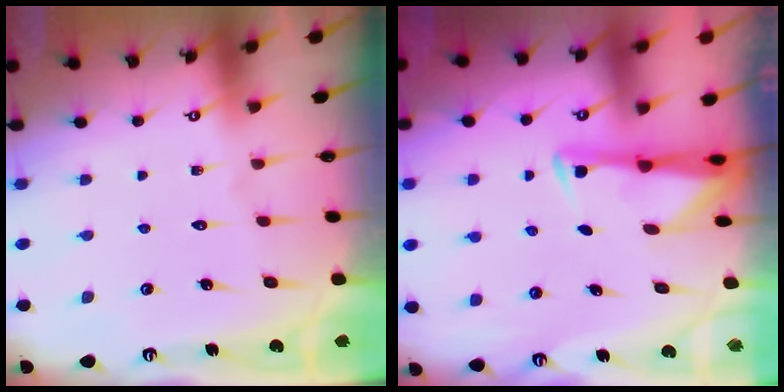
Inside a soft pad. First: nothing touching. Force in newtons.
{"total": 3.4, "press": 3.4, "slide": 0.4}